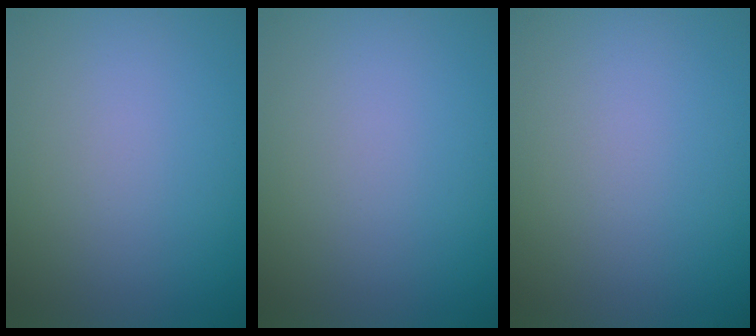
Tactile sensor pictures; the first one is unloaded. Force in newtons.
{"total": 0.0}
{"total": 0.0}